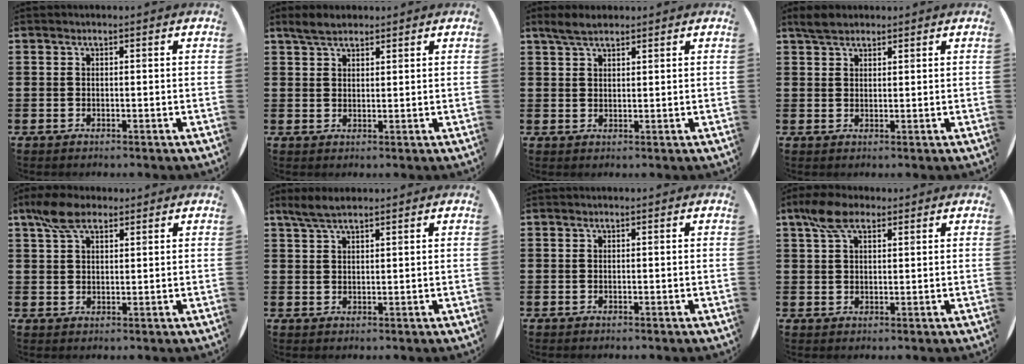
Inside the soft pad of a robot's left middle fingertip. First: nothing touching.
{"total": 3.1, "force": [2.6, 1.2, 1.2], "torque": [-0.021, 0.003, 0.048]}
{"total": 3.0, "force": [2.4, 0.9, 1.6], "torque": [-0.035, 0.007, 0.045]}
{"total": 2.7, "force": [2.3, 1.0, 1.0], "torque": [-0.016, 0.004, 0.043]}
{"total": 5.5, "force": [3.7, 2.6, 3.2], "torque": [-0.063, 0.003, 0.066]}
{"total": 3.3, "force": [2.5, 0.7, 2.0], "torque": [-0.043, 0.005, 0.047]}
{"total": 0.0}
{"total": 5.4, "force": [3.4, 2.6, 3.2], "torque": [-0.065, 0.006, 0.061]}